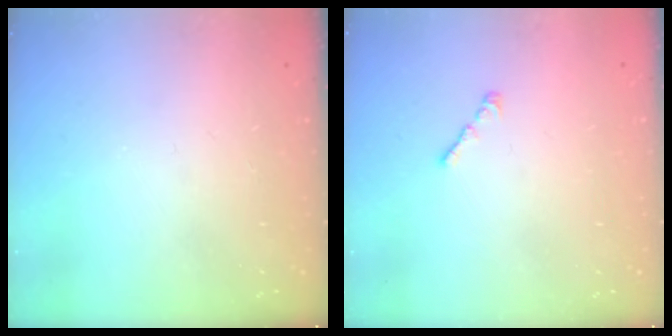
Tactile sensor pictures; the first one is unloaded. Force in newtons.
{"total": 1.1, "press": 0.9, "slide": 0.5}